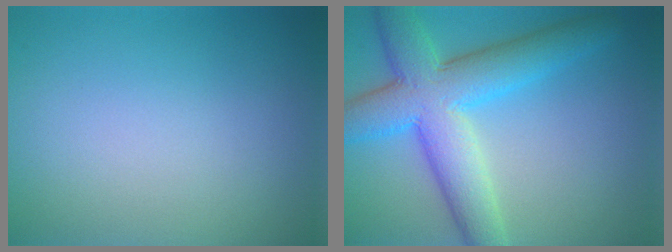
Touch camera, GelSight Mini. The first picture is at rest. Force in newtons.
{"total": 8.7, "press": 8.6, "slide": 0.2}